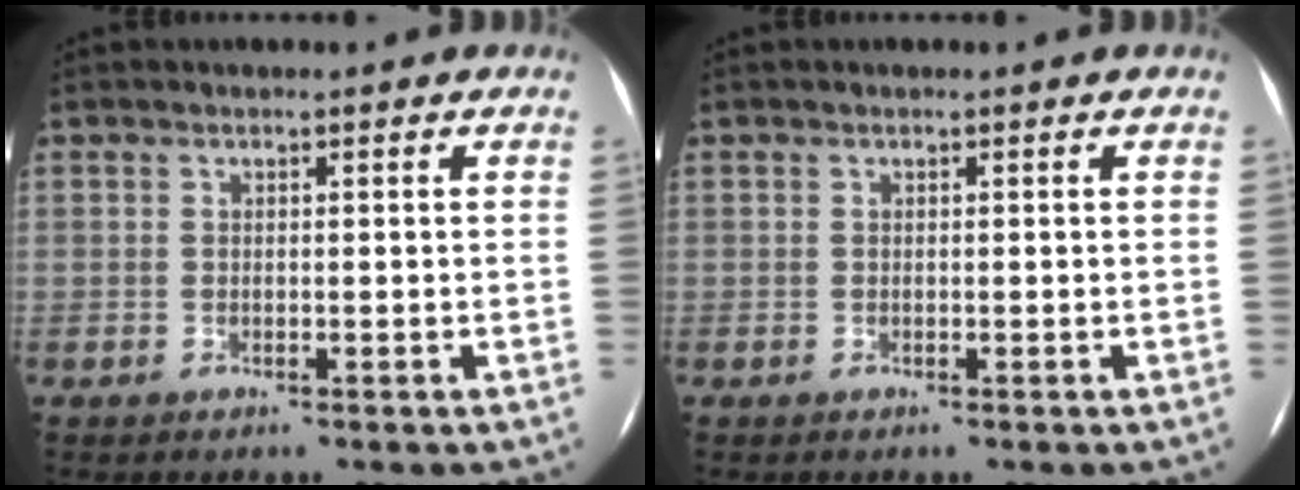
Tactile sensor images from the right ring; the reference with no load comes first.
{"total": 0.0}